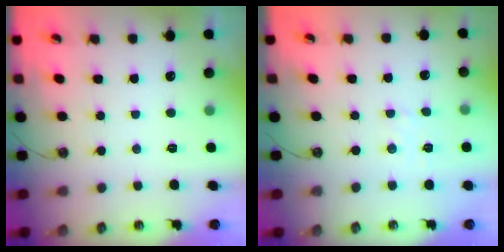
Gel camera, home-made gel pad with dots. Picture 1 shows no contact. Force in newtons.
{"total": 1.9, "press": 1.9, "slide": 0.3}